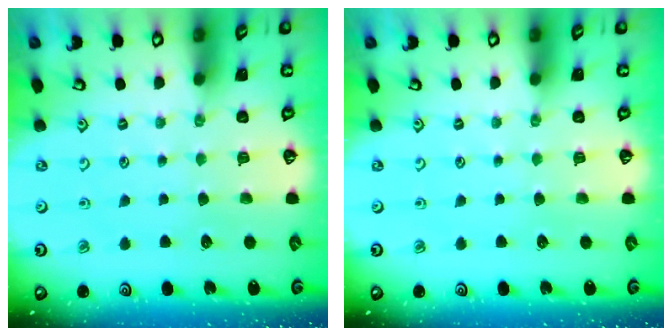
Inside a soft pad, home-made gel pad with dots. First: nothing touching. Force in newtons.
{"total": 0.0}